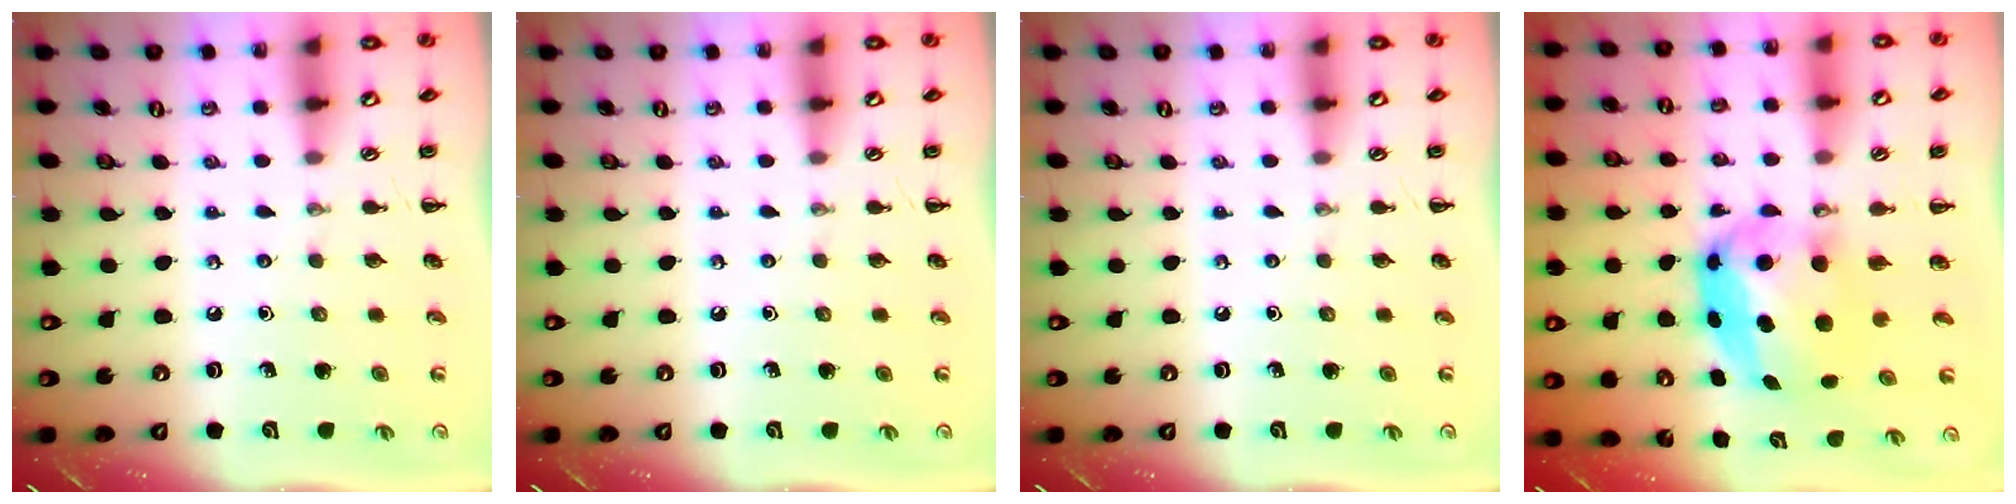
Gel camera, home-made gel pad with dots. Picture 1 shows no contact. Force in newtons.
{"total": 0.0}
{"total": 0.0}
{"total": 7.2, "press": 7.0, "slide": 1.6}